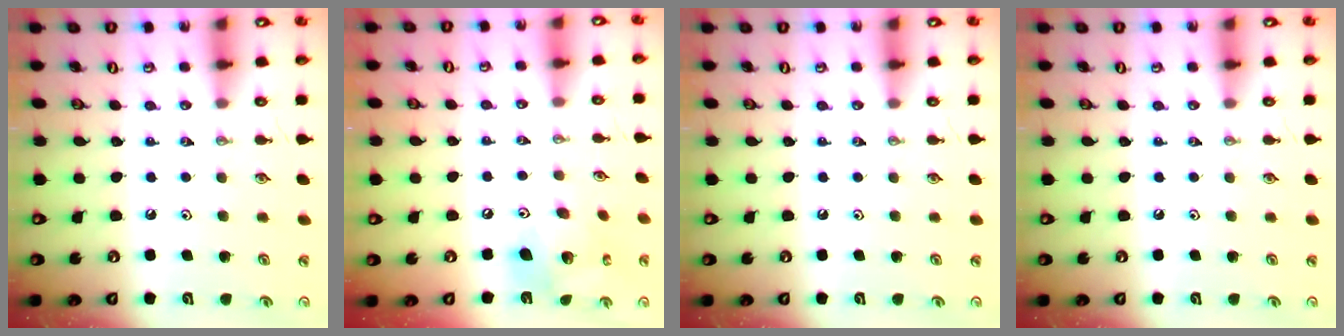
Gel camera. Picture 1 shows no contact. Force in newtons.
{"total": 12.5, "press": 12.5, "slide": 1.2}
{"total": 0.0}
{"total": 0.0}